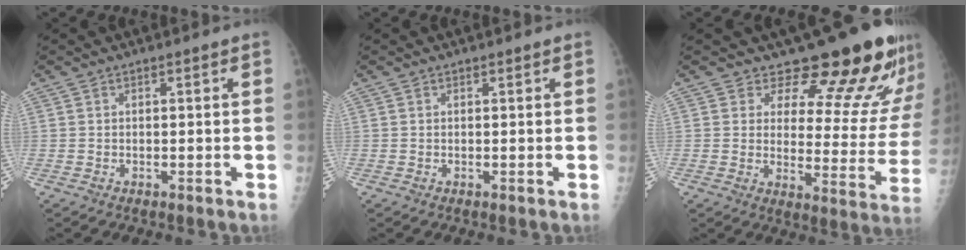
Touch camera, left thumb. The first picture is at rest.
{"total": 0.0}
{"total": 17.3, "force": [14.7, 5.9, 6.9], "torque": [-0.040, -0.122, 0.175]}